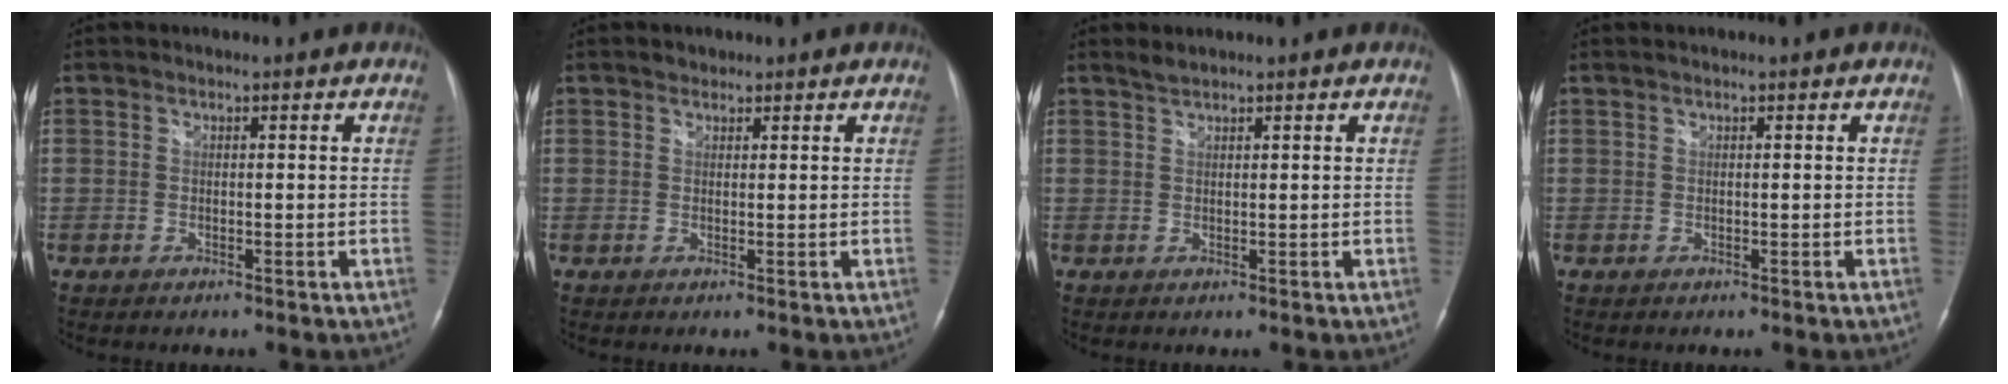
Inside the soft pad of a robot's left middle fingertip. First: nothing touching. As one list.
[{"total": 1.0, "force": [0.8, 0.7, 0.1], "torque": [0.005, 0.000, 0.008]}, {"total": 1.1, "force": [1.1, 0.0, 0.2], "torque": [-0.005, 0.004, 0.024]}, {"total": 0.0}]